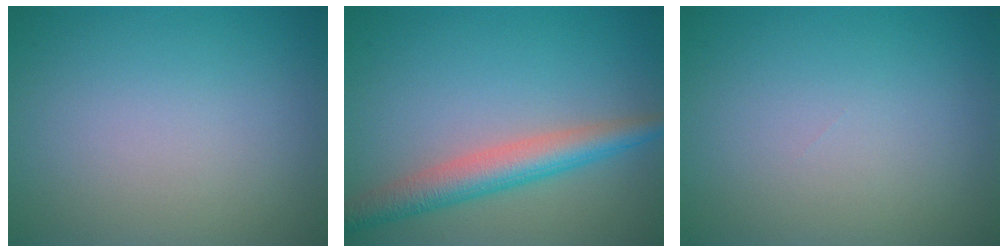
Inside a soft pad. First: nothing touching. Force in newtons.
{"total": 4.5, "press": 4.5, "slide": 0.2}
{"total": 0.0}